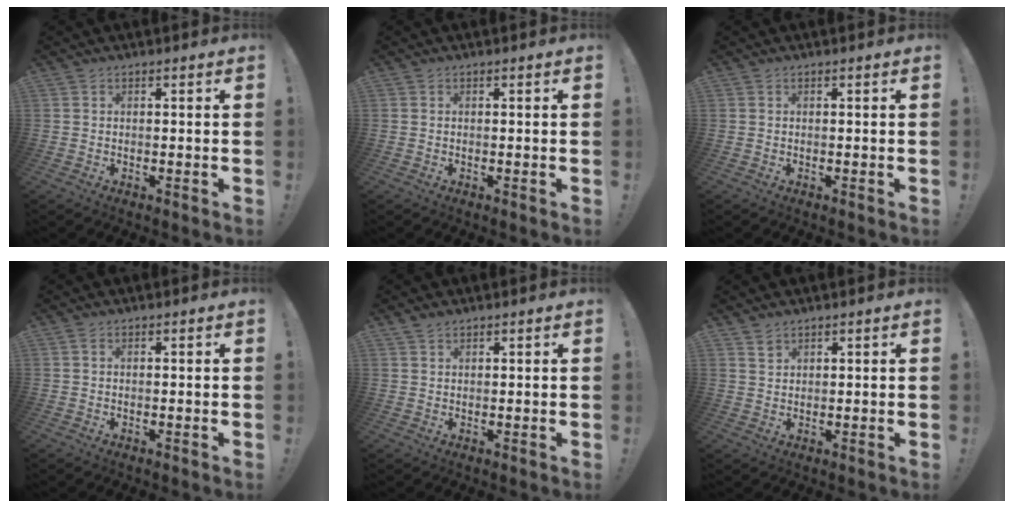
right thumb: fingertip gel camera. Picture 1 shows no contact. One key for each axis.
{"total": 0.0}
{"total": 0.0}
{"total": 0.5, "fx": 0.0, "fy": 0.1, "fz": 0.5, "tx": -0.016, "ty": 0.002, "tz": 0.000}
{"total": 1.7, "fx": 1.4, "fy": 1.0, "fz": 0.3, "tx": 0.000, "ty": -0.007, "tz": 0.026}
{"total": 2.1, "fx": 1.7, "fy": 1.1, "fz": 0.6, "tx": -0.001, "ty": -0.012, "tz": 0.030}